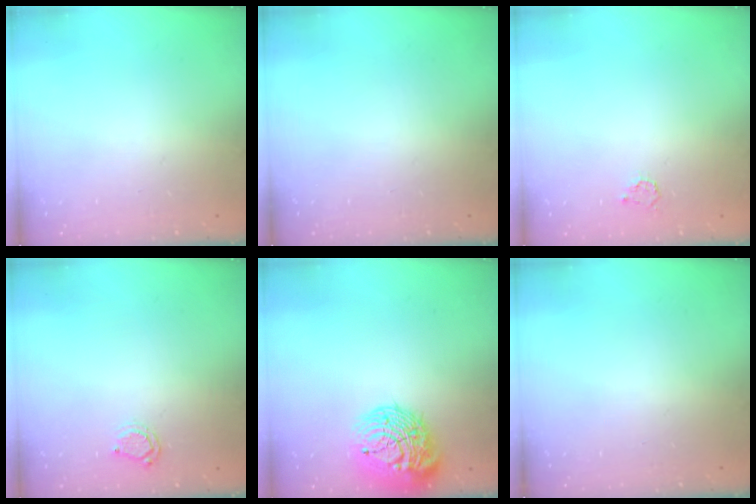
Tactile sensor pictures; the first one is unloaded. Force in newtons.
{"total": 0.0}
{"total": 3.2, "press": 3.2, "slide": 0.3}
{"total": 4.6, "press": 4.6, "slide": 0.5}
{"total": 16.1, "press": 15.9, "slide": 2.6}
{"total": 0.0}